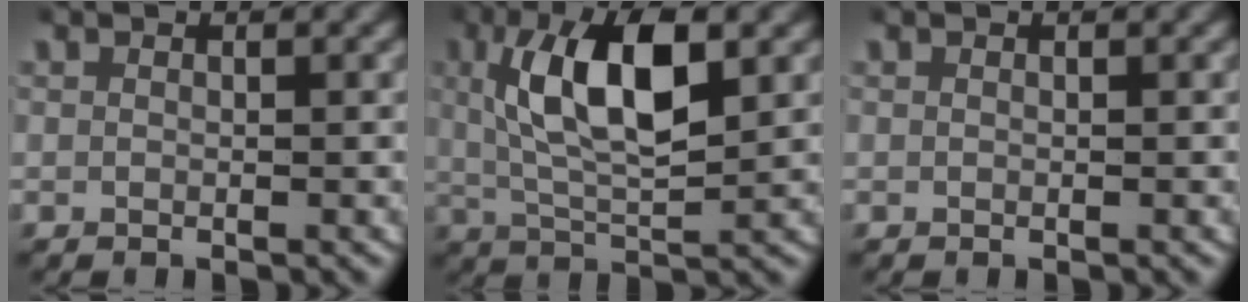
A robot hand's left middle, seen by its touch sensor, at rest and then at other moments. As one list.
[{"total": 7.9, "force": [1.8, 3.1, 7.0], "torque": [-0.128, 0.008, 0.031]}, {"total": 0.0}]